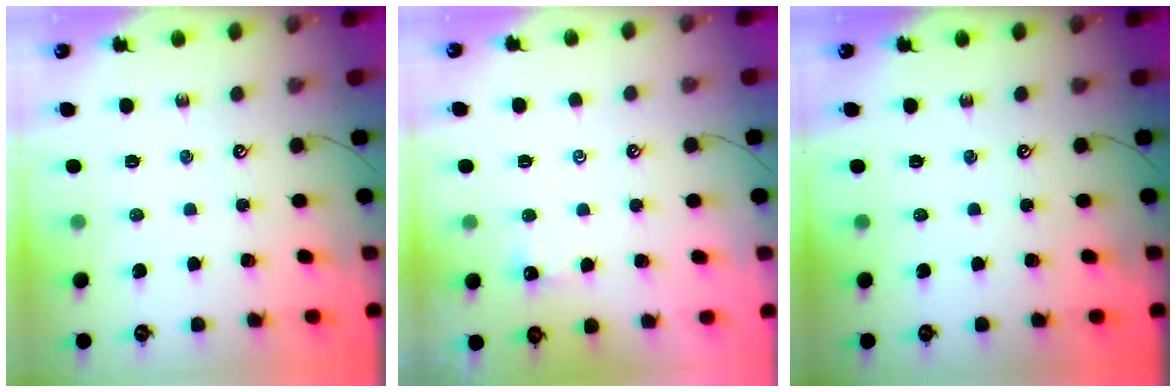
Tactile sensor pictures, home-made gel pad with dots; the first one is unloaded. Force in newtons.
{"total": 0.0}
{"total": 0.0}